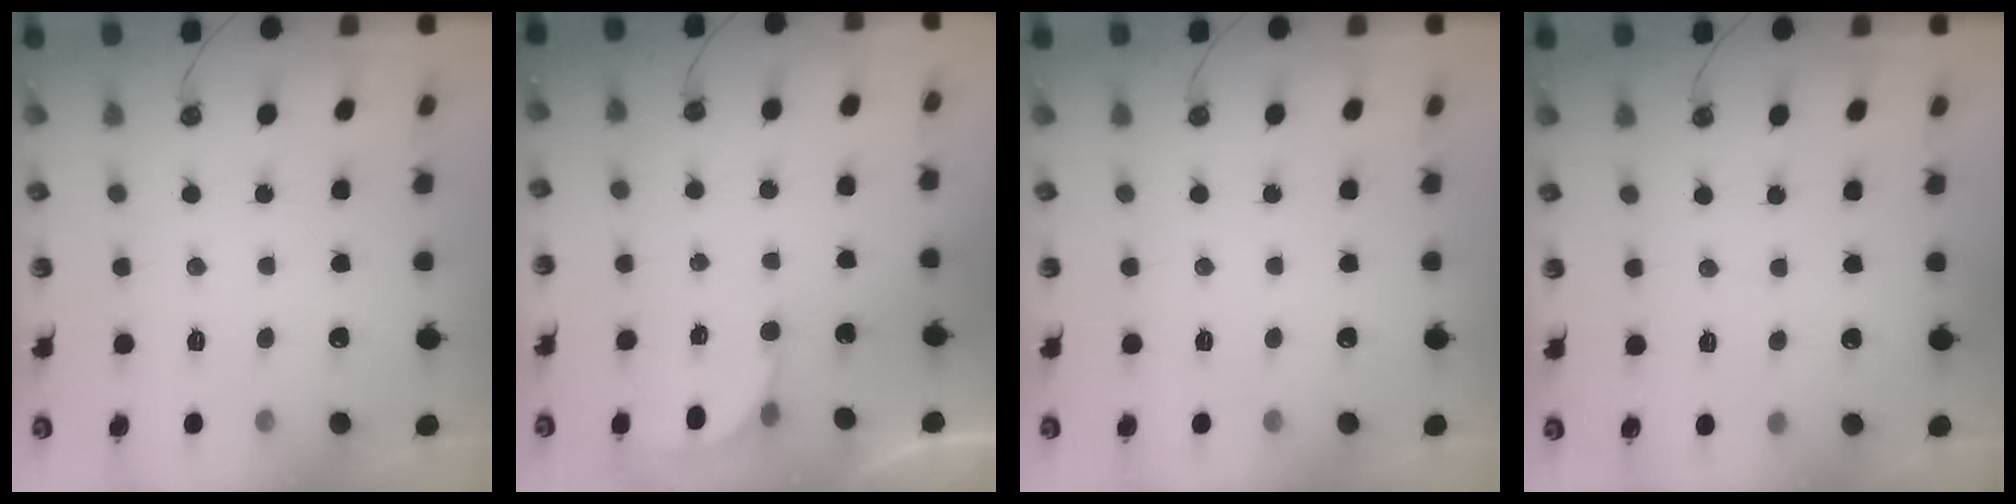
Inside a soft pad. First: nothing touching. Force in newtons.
{"total": 2.0, "press": 2.0, "slide": 0.1}
{"total": 0.0}
{"total": 1.9, "press": 1.9, "slide": 0.2}